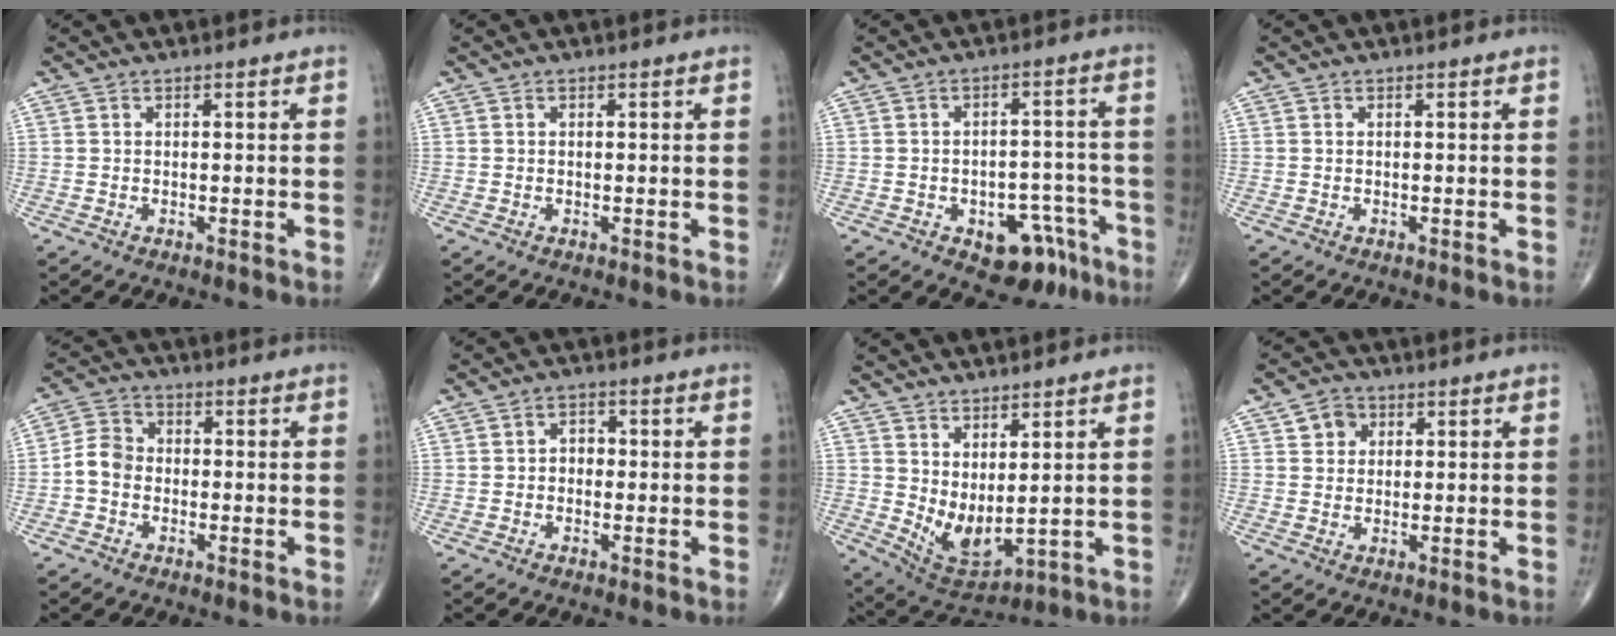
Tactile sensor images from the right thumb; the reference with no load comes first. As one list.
[{"total": 0.0}, {"total": 9.8, "force": [-5.4, 5.9, 5.8], "torque": [-0.036, 0.049, -0.064]}, {"total": 0.0}, {"total": 5.3, "force": [-1.3, 4.3, 2.8], "torque": [-0.044, 0.018, -0.036]}, {"total": 2.4, "force": [-0.1, 1.9, 1.5], "torque": [-0.006, 0.010, -0.008]}, {"total": 8.3, "force": [2.3, 3.5, 7.1], "torque": [-0.121, -0.031, 0.060]}, {"total": 3.9, "force": [1.5, 3.3, 1.4], "torque": [-0.004, -0.003, 0.020]}]